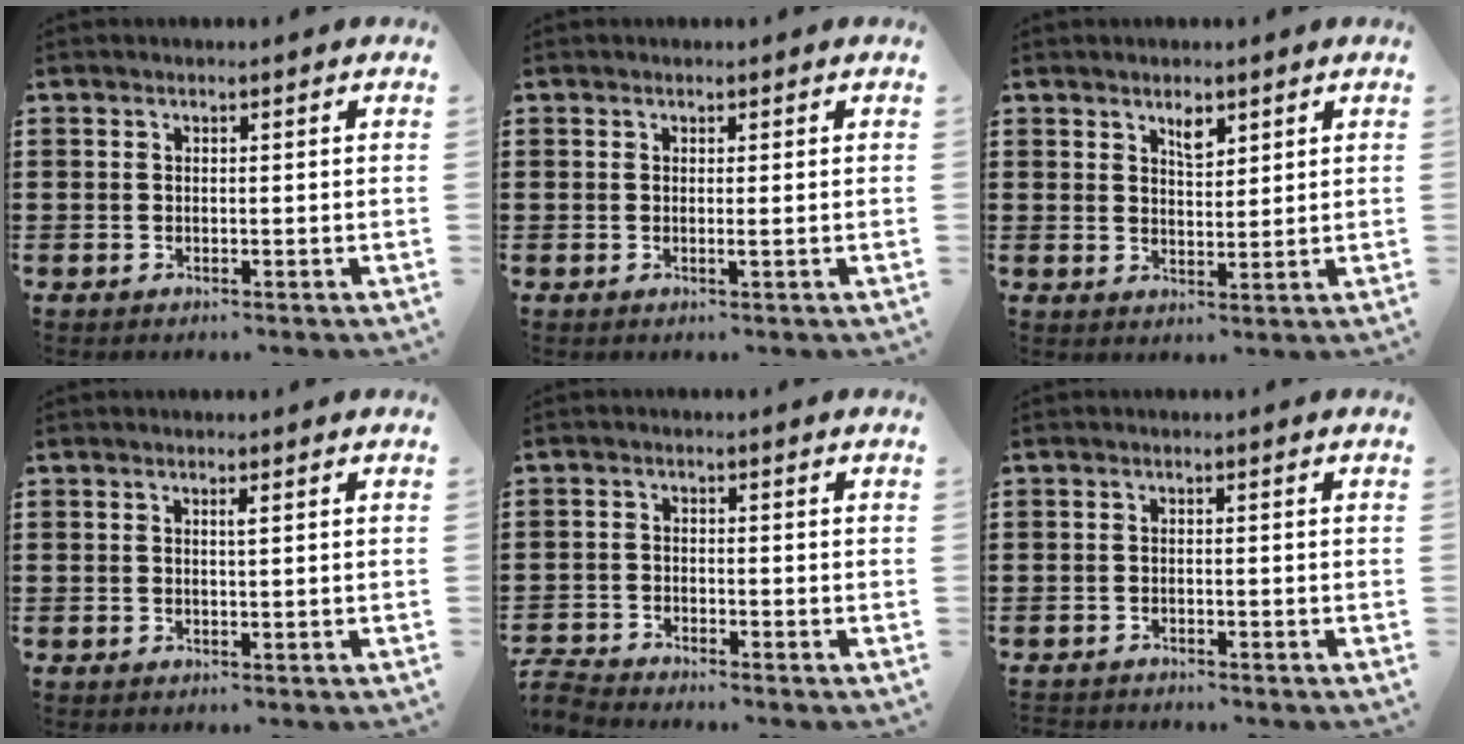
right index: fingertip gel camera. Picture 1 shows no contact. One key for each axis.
{"total": 0.8, "fx": 0.0, "fy": -0.1, "fz": 0.8, "tx": -0.014, "ty": -0.005, "tz": 0.000}
{"total": 2.9, "fx": 2.0, "fy": 1.2, "fz": 1.7, "tx": -0.022, "ty": -0.004, "tz": 0.033}
{"total": 0.7, "fx": 0.3, "fy": -0.1, "fz": 0.7, "tx": -0.012, "ty": -0.002, "tz": 0.006}
{"total": 2.7, "fx": -2.7, "fy": 0.0, "fz": 0.0, "tx": -0.013, "ty": -0.003, "tz": -0.059}
{"total": 1.1, "fx": -1.1, "fy": 0.1, "fz": -0.1, "tx": -0.002, "ty": 0.003, "tz": -0.024}